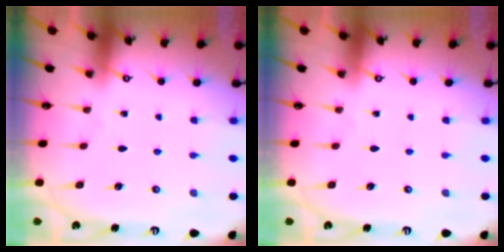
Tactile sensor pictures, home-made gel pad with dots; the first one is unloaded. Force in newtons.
{"total": 0.0}